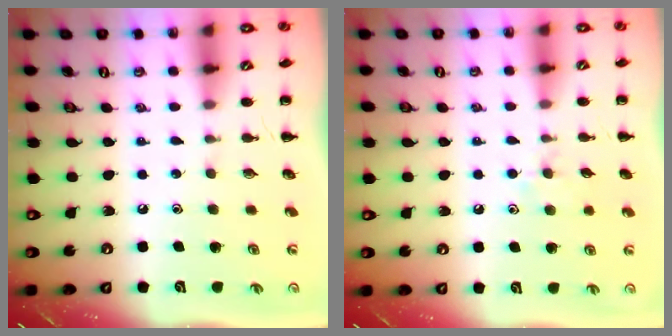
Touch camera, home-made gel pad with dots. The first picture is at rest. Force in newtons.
{"total": 6.1, "press": 5.8, "slide": 1.7}